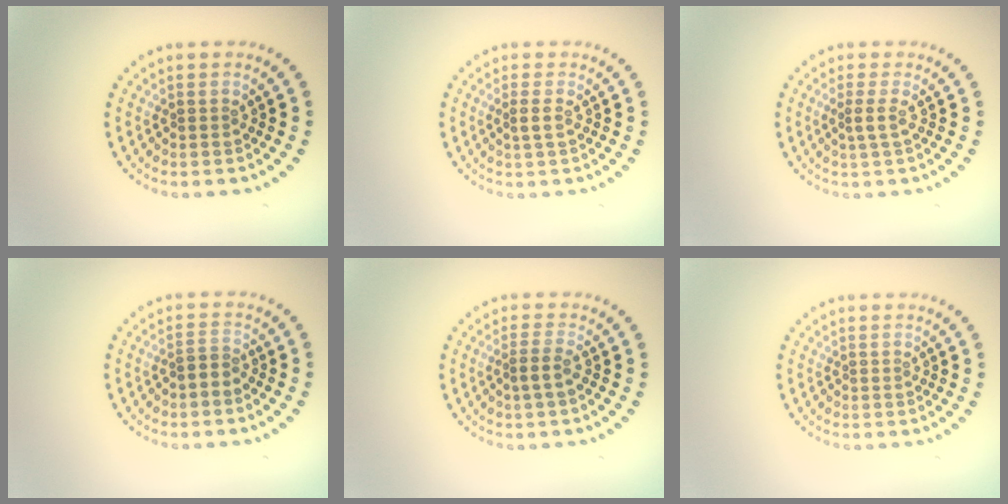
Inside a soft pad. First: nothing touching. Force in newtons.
{"total": 1.1, "press": 0.9, "slide": 0.6}
{"total": 1.3, "press": 0.9, "slide": 0.9}
{"total": 1.3, "press": 1.0, "slide": 0.8}
{"total": 1.7, "press": 1.3, "slide": 1.1}
{"total": 0.0}